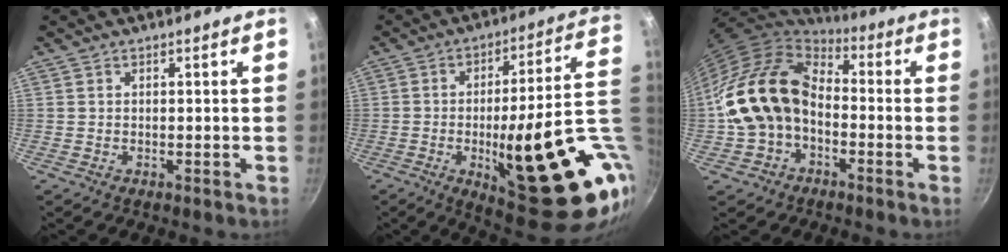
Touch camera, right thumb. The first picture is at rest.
{"total": 29.0, "force": [-4.9, 9.2, 27.1], "torque": [-0.345, -0.005, -0.048]}
{"total": 16.2, "force": [-2.3, 11.9, 10.7], "torque": [-0.171, 0.053, -0.051]}